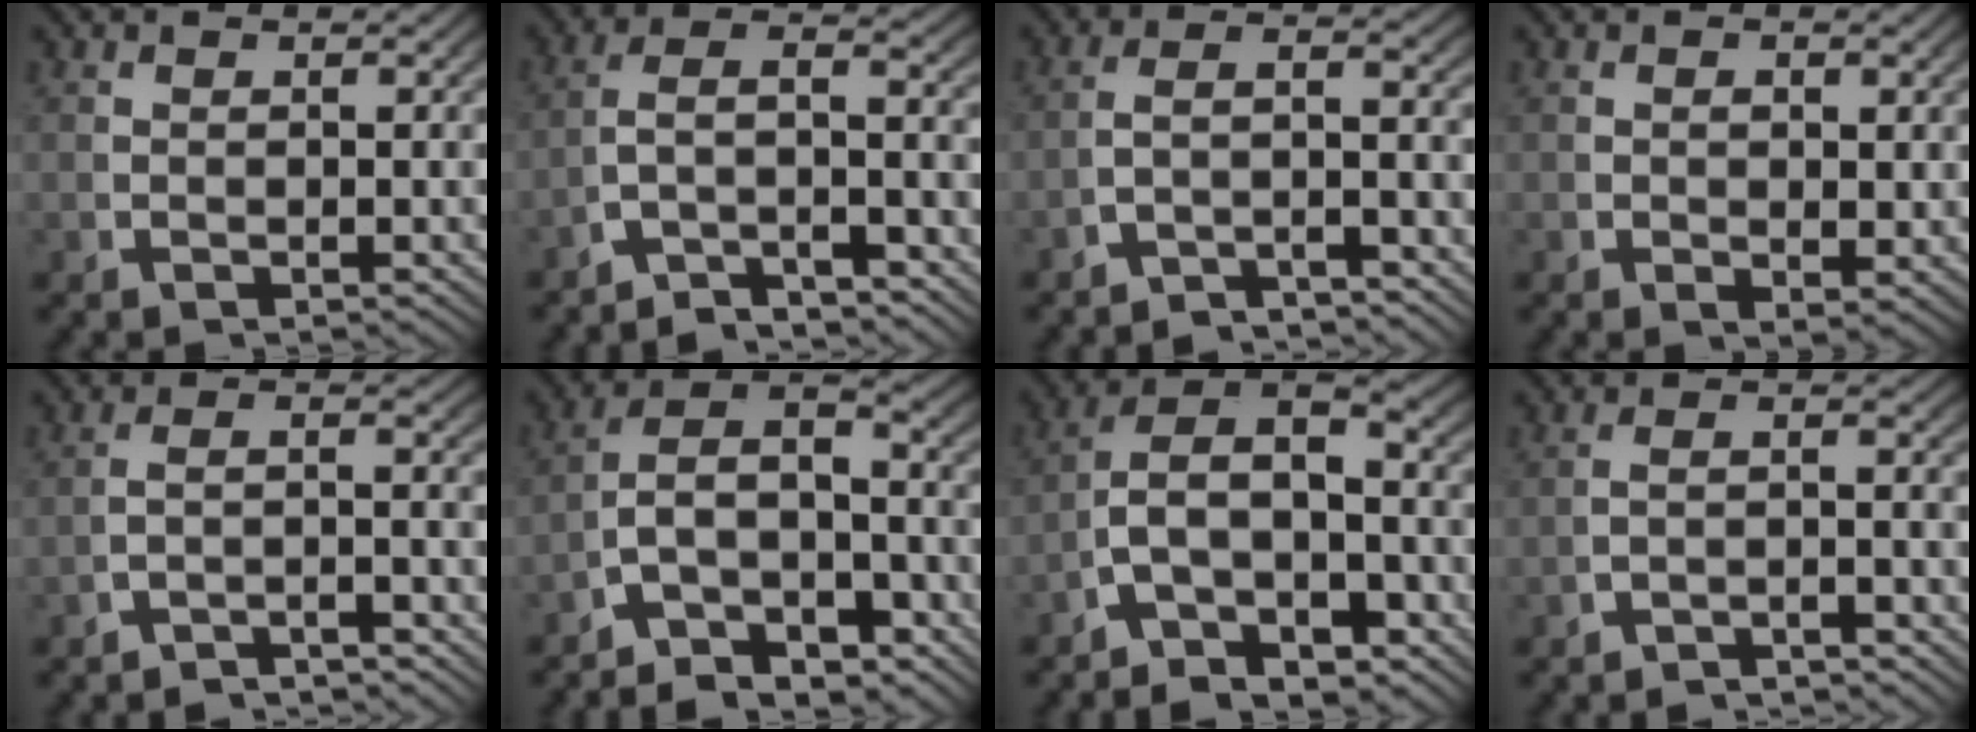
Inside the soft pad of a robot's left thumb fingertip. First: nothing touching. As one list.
[{"total": 6.5, "force": [-2.6, 3.6, 4.8], "torque": [-0.090, -0.020, -0.041]}, {"total": 4.0, "force": [-2.8, 1.3, 2.6], "torque": [-0.045, -0.013, -0.041]}, {"total": 1.6, "force": [0.4, 0.9, 1.3], "torque": [-0.023, -0.009, 0.012]}, {"total": 3.3, "force": [-2.8, 0.6, 1.7], "torque": [-0.032, -0.011, -0.042]}, {"total": 10.3, "force": [-3.6, 6.9, 6.7], "torque": [-0.124, -0.040, -0.058]}, {"total": 10.9, "force": [-2.6, 7.6, 7.3], "torque": [-0.142, -0.040, -0.041]}, {"total": 3.0, "force": [-2.7, 0.4, 1.2], "torque": [-0.023, -0.009, -0.042]}]